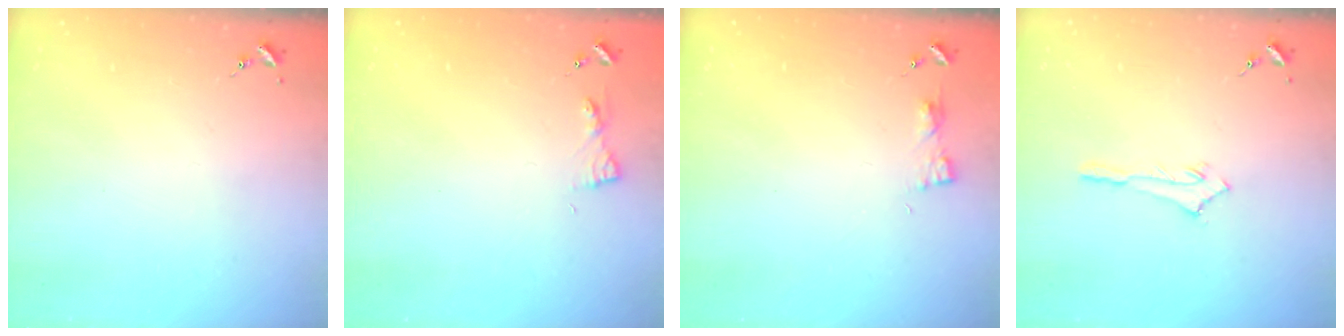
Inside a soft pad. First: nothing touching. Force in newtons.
{"total": 4.8, "press": 4.7, "slide": 0.6}
{"total": 2.9, "press": 2.8, "slide": 0.3}
{"total": 2.9, "press": 2.9, "slide": 0.2}